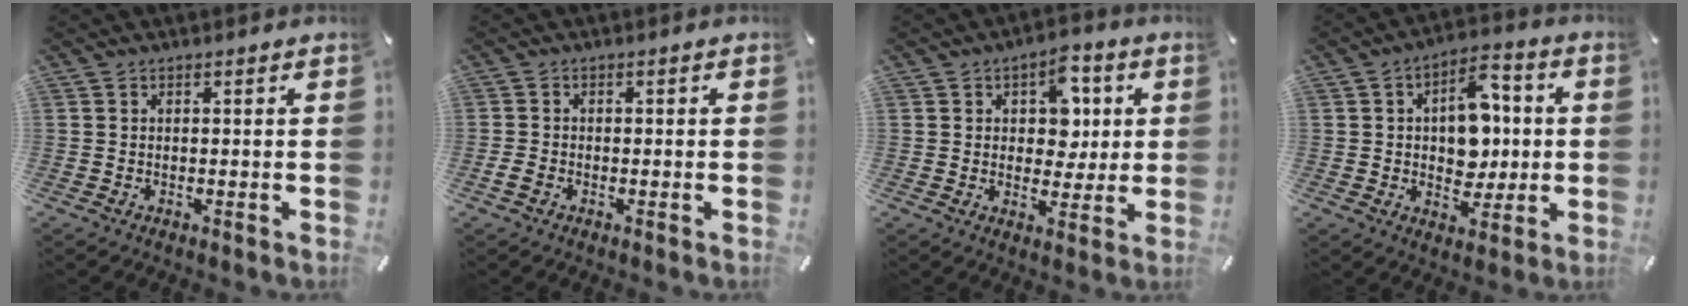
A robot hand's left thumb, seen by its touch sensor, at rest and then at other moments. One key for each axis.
{"total": 2.3, "fx": -1.0, "fy": 1.6, "fz": 1.2, "tx": -0.022, "ty": 0.004, "tz": -0.019}
{"total": 9.6, "fx": 2.2, "fy": 7.1, "fz": 6.0, "tx": -0.066, "ty": -0.004, "tz": 0.033}
{"total": 11.7, "fx": 0.3, "fy": 8.6, "fz": 8.0, "tx": -0.103, "ty": 0.013, "tz": 0.007}